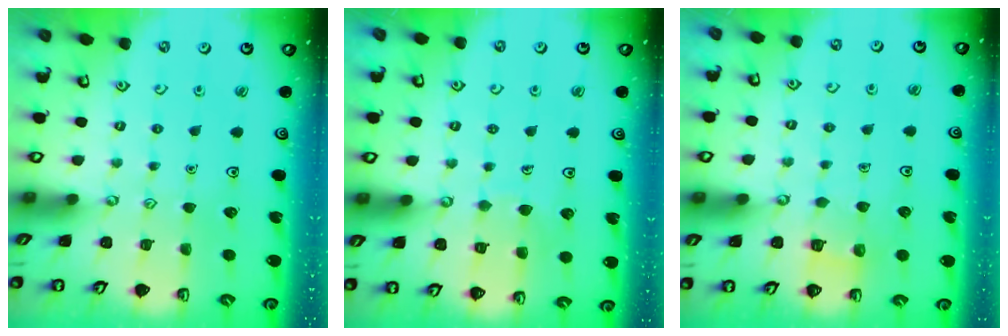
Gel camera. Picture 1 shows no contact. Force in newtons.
{"total": 6.0, "press": 6.0, "slide": 0.6}
{"total": 4.2, "press": 4.2, "slide": 0.4}